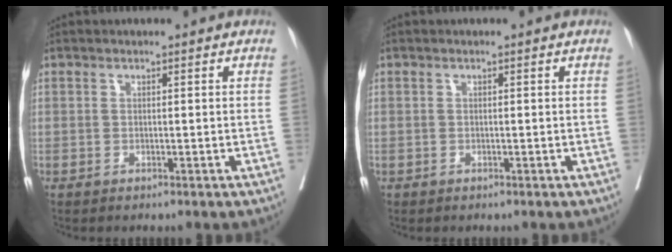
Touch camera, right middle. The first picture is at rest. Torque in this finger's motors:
{"motor_torque": [0.05, 0.05, 0.04, -0.01]}